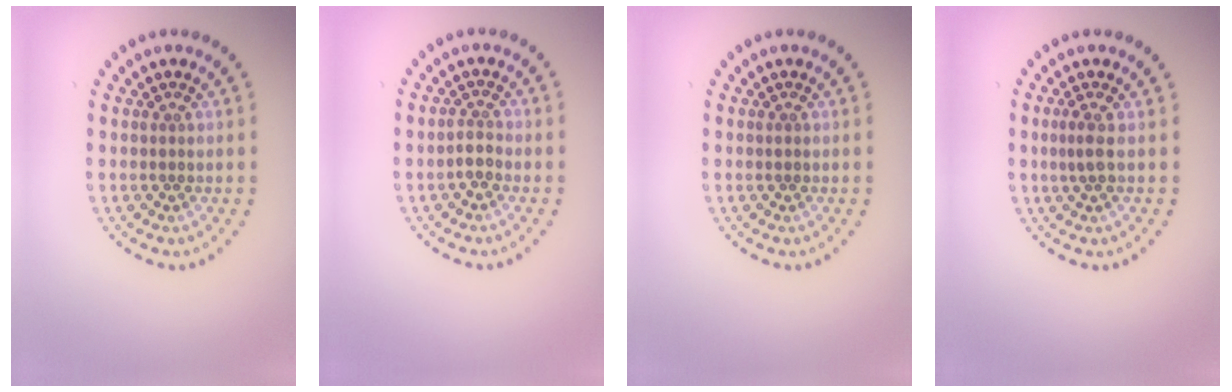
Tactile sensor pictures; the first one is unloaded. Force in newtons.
{"total": 1.4, "press": 1.1, "slide": 0.8}
{"total": 0.5, "press": 0.5, "slide": 0.1}
{"total": 1.4, "press": 1.1, "slide": 0.7}